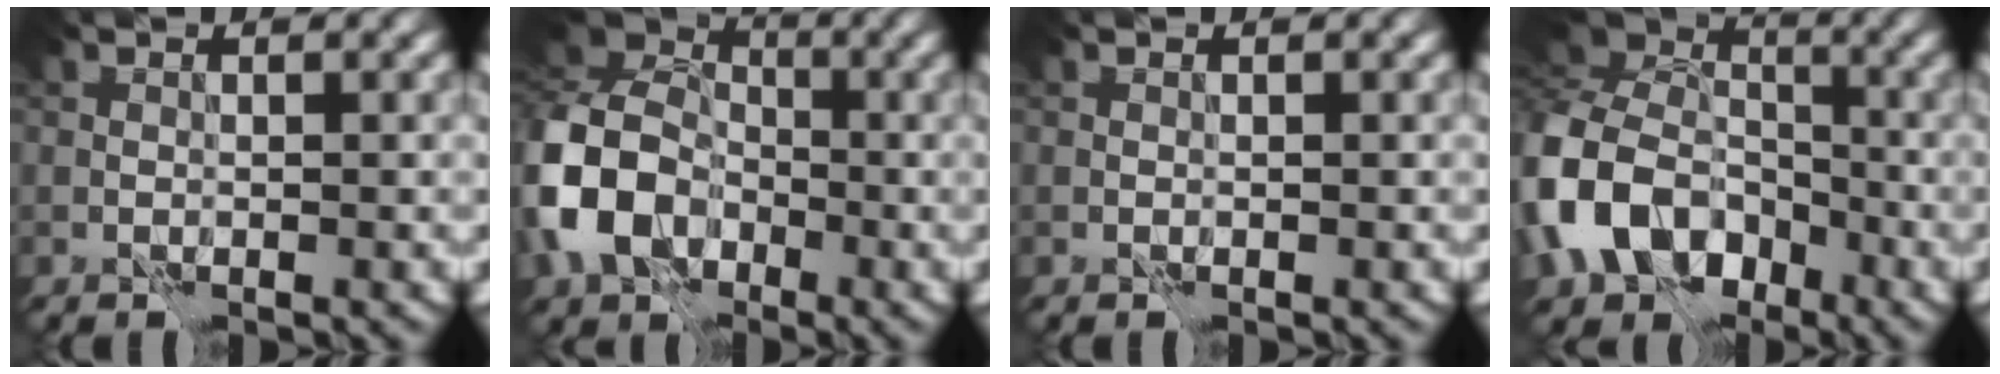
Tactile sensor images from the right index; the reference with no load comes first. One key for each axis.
{"total": 9.7, "fx": -2.5, "fy": 7.7, "fz": 5.2, "tx": -0.129, "ty": -0.015, "tz": -0.055}
{"total": 0.0}
{"total": 11.3, "fx": -3.9, "fy": 9.0, "fz": 5.6, "tx": -0.143, "ty": -0.022, "tz": -0.080}